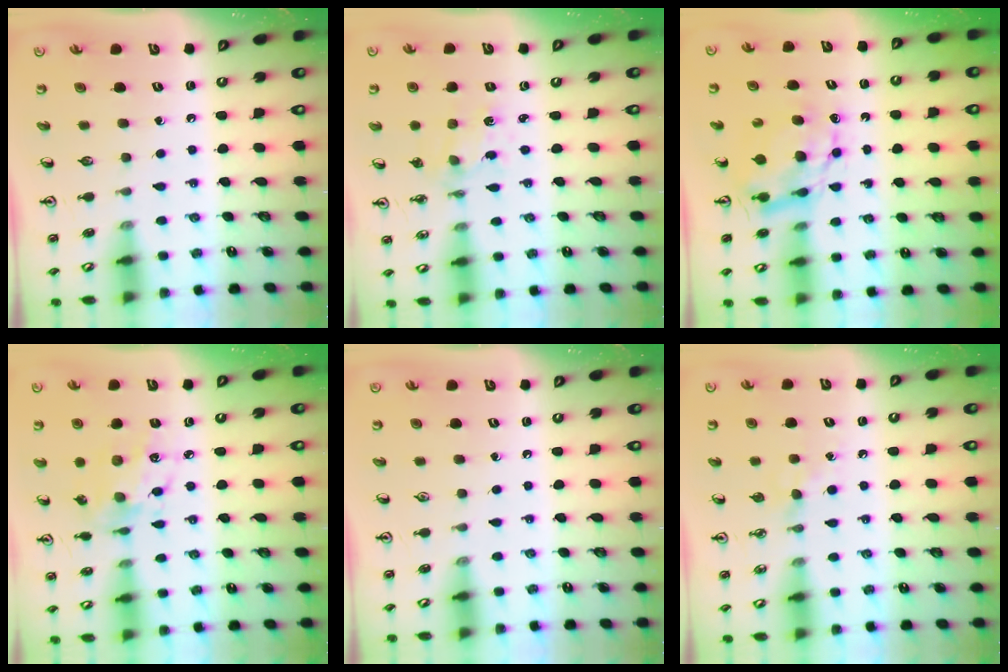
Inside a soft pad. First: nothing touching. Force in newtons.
{"total": 1.5, "press": 1.5, "slide": 0.3}
{"total": 7.3, "press": 7.3, "slide": 0.6}
{"total": 8.5, "press": 8.5, "slide": 0.5}
{"total": 0.0}
{"total": 3.9, "press": 3.9, "slide": 0.5}